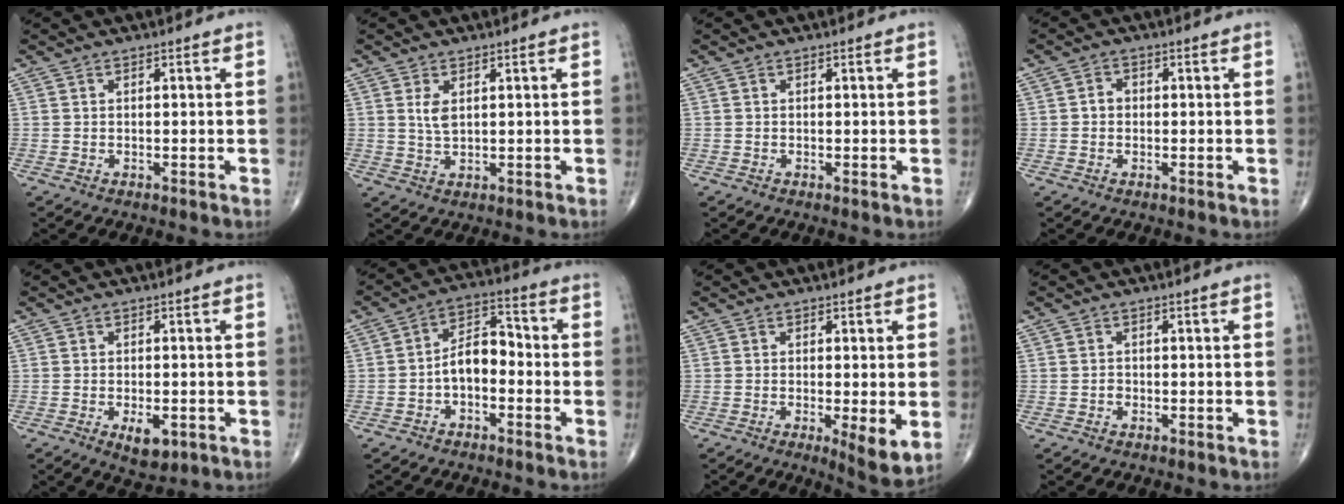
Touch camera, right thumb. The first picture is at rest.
{"total": 2.8, "force": [1.0, 1.3, 2.3], "torque": [-0.041, -0.007, 0.024]}
{"total": 0.0}
{"total": 2.0, "force": [-0.2, 1.7, 1.0], "torque": [-0.007, 0.009, -0.006]}
{"total": 4.7, "force": [-1.7, 2.3, 3.8], "torque": [-0.051, -0.003, -0.016]}
{"total": 7.4, "force": [-1.9, 4.5, 5.6], "torque": [-0.078, 0.038, -0.046]}
{"total": 5.8, "force": [-0.9, 1.4, 5.6], "torque": [-0.089, -0.020, -0.015]}
{"total": 0.8, "force": [-0.3, 0.6, 0.2], "torque": [0.003, 0.004, -0.008]}